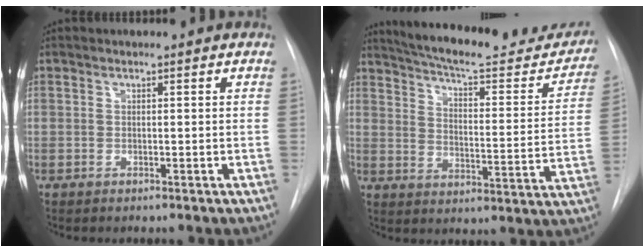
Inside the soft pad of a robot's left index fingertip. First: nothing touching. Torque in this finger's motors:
{"motor_torque": [0.39, -0.70, 0.09, 0.02]}